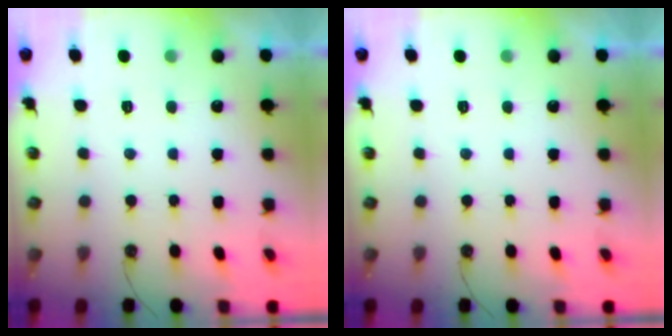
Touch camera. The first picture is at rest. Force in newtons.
{"total": 0.0}